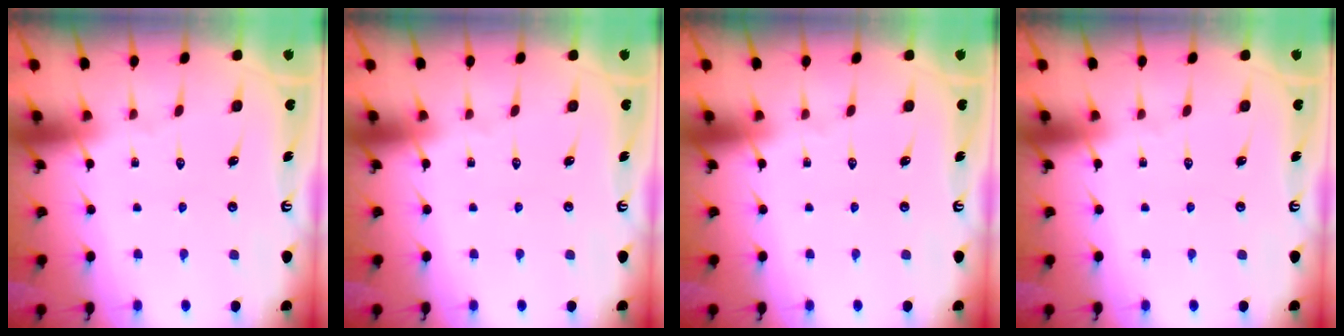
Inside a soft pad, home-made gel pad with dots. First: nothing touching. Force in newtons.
{"total": 0.0}
{"total": 0.0}
{"total": 0.0}